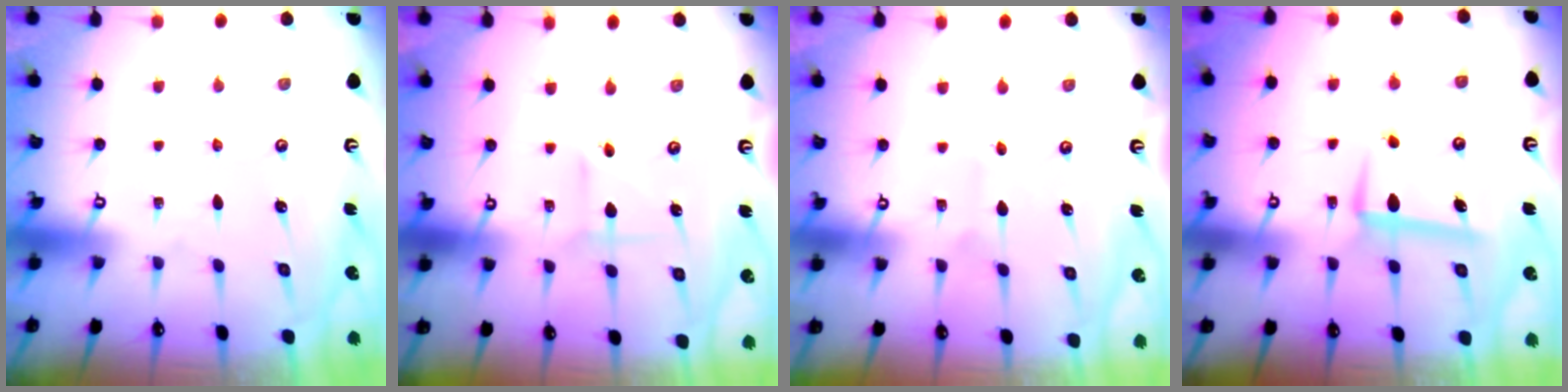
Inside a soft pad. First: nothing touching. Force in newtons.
{"total": 2.3, "press": 2.1, "slide": 0.9}
{"total": 2.8, "press": 2.8, "slide": 0.3}
{"total": 7.8, "press": 7.8, "slide": 1.1}